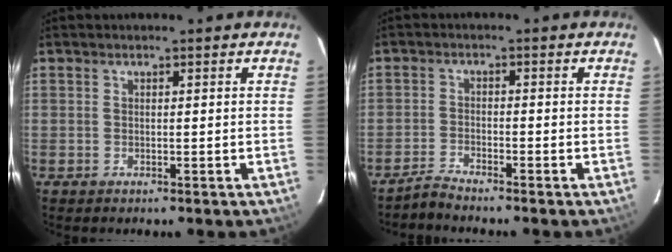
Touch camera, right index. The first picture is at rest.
{"total": 2.9, "force": [-2.8, -0.2, 0.6], "torque": [-0.029, -0.001, -0.059]}